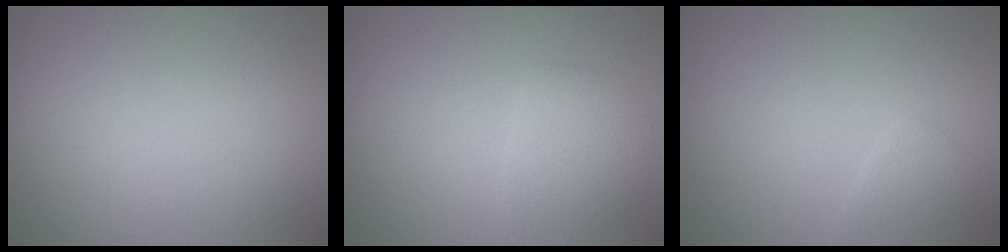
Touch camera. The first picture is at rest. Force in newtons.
{"total": 2.4, "press": 2.4, "slide": 0.0}
{"total": 1.6, "press": 1.6, "slide": 0.1}